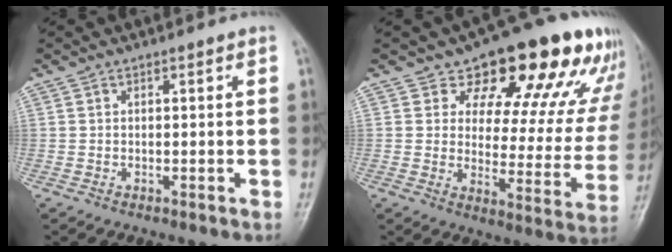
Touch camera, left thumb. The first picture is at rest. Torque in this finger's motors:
{"motor_torque": [0.56, 0.34, -0.05, -0.45, 0.08]}